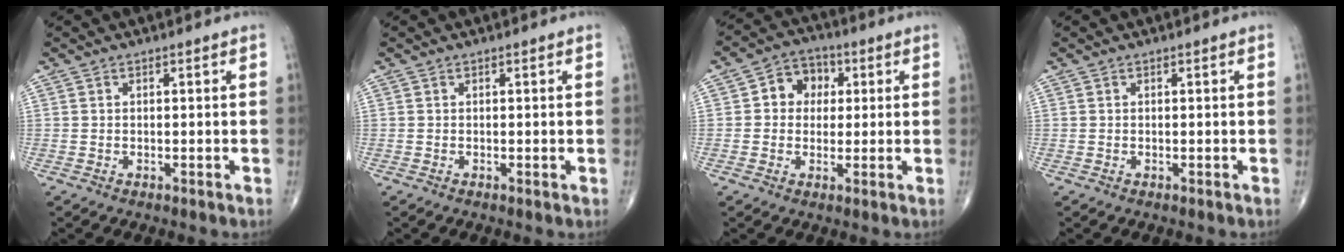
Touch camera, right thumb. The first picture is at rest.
{"total": 0.0}
{"total": 7.1, "force": [1.3, 6.0, 3.5], "torque": [-0.023, 0.011, 0.012]}
{"total": 0.0}